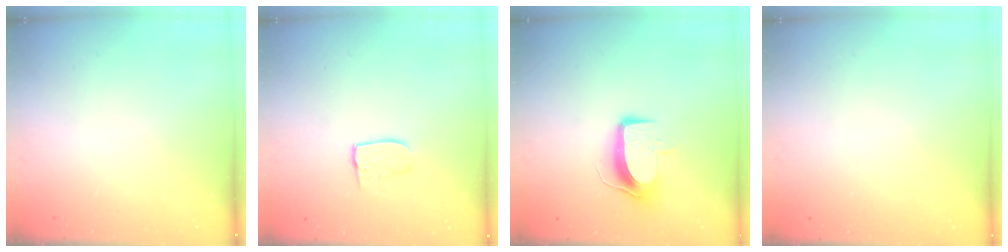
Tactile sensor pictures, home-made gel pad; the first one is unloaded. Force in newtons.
{"total": 6.5, "press": 6.5, "slide": 0.6}
{"total": 9.2, "press": 9.2, "slide": 0.3}
{"total": 0.0}